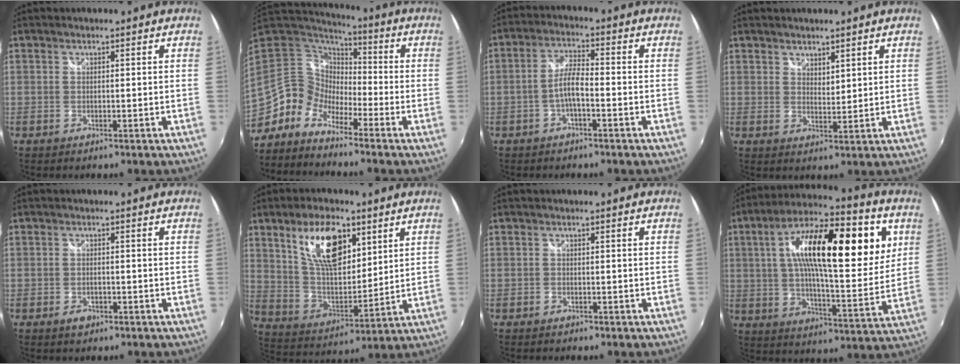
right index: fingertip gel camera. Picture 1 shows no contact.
{"total": 8.1, "force": [-3.8, 6.6, 2.9], "torque": [-0.046, 0.031, -0.100]}
{"total": 4.4, "force": [-1.9, 1.0, 3.9], "torque": [-0.080, 0.011, -0.037]}
{"total": 2.6, "force": [2.0, 1.3, 1.0], "torque": [-0.011, -0.002, 0.035]}
{"total": 2.2, "force": [-1.3, 1.3, 1.1], "torque": [-0.021, -0.002, -0.020]}
{"total": 15.7, "force": [7.9, 7.3, 11.5], "torque": [-0.204, 0.010, 0.154]}
{"total": 1.0, "force": [-0.9, 0.5, 0.1], "torque": [-0.005, 0.000, -0.015]}
{"total": 24.8, "force": [7.7, 8.2, 22.1], "torque": [-0.374, 0.027, 0.107]}